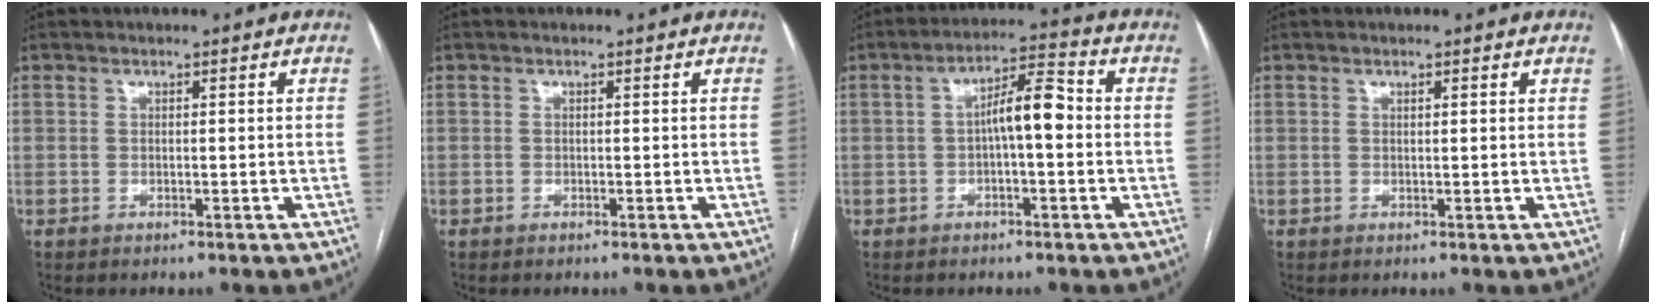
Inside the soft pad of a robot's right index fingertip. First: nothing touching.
{"total": 0.0}
{"total": 6.7, "force": [-0.3, 1.6, 6.5], "torque": [-0.110, 0.026, -0.005]}
{"total": 0.8, "force": [0.6, 0.1, 0.6], "torque": [-0.008, 0.005, 0.008]}